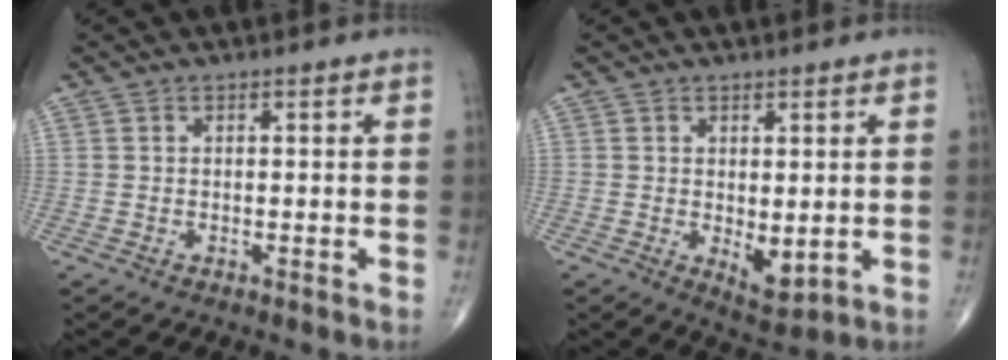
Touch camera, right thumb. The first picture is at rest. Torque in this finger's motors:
{"motor_torque": [3.21, 1.80, 1.13, -1.64, 0.31]}